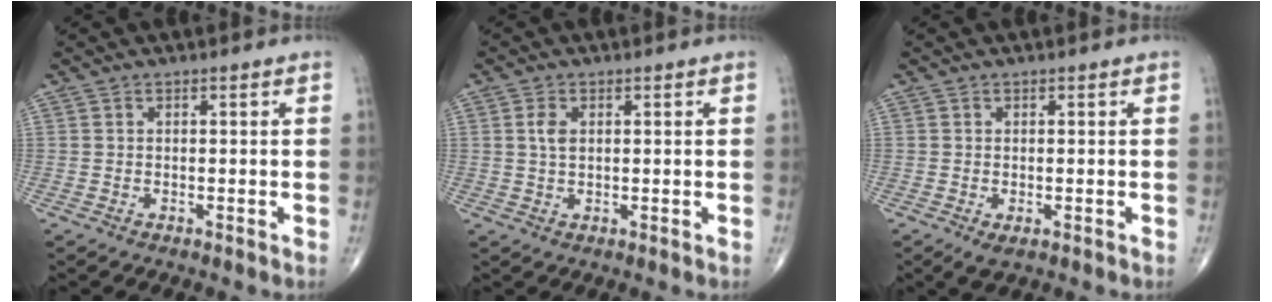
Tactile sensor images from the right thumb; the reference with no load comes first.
{"total": 2.7, "force": [0.6, 1.6, 2.1], "torque": [-0.042, -0.001, 0.010]}
{"total": 2.2, "force": [-0.8, 1.1, 1.6], "torque": [-0.028, -0.004, -0.008]}